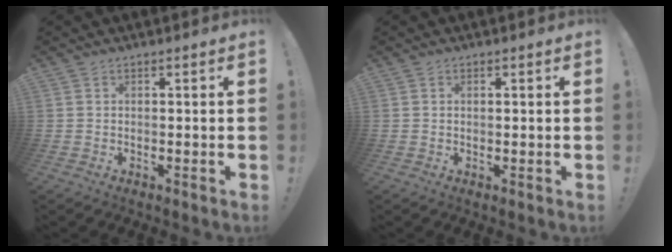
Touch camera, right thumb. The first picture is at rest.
{"total": 0.6, "force": [0.5, 0.0, 0.4], "torque": [0.000, -0.002, 0.008]}